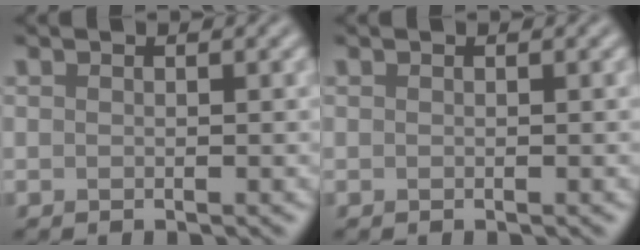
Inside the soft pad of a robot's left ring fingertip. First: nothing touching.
{"total": 0.0}